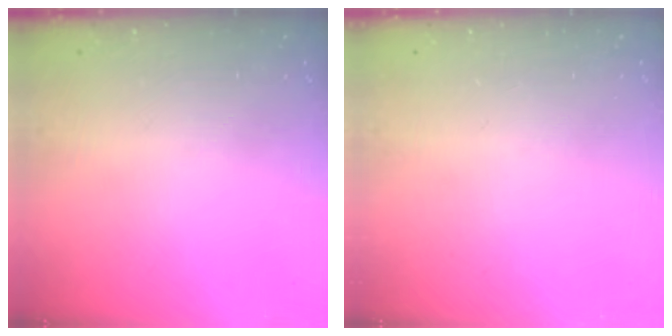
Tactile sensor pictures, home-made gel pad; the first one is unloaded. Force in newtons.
{"total": 0.0}